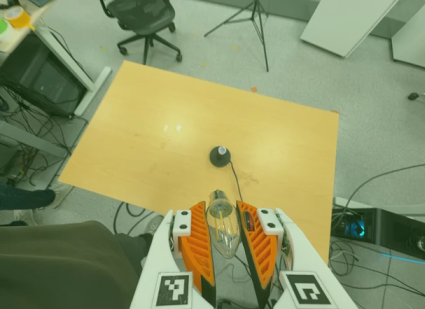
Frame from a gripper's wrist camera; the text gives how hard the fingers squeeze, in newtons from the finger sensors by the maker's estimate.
{"total": 12.3, "left": 12.7, "right": 11.8}